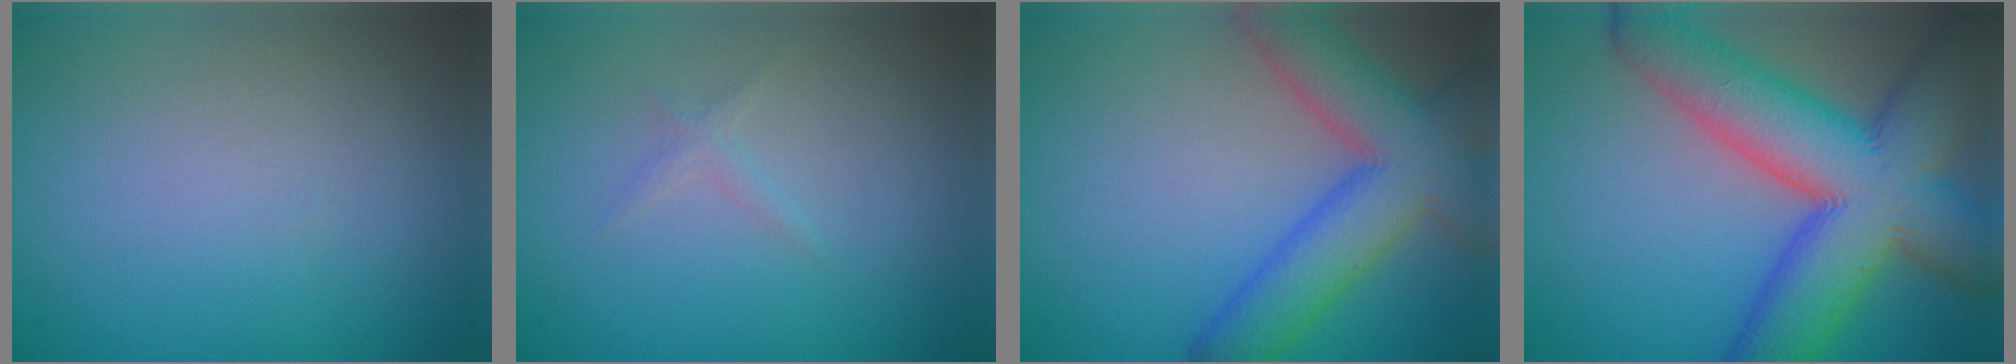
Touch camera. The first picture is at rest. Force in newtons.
{"total": 0.8, "press": 0.8, "slide": 0.1}
{"total": 8.1, "press": 8.1, "slide": 0.5}
{"total": 13.6, "press": 13.6, "slide": 0.3}